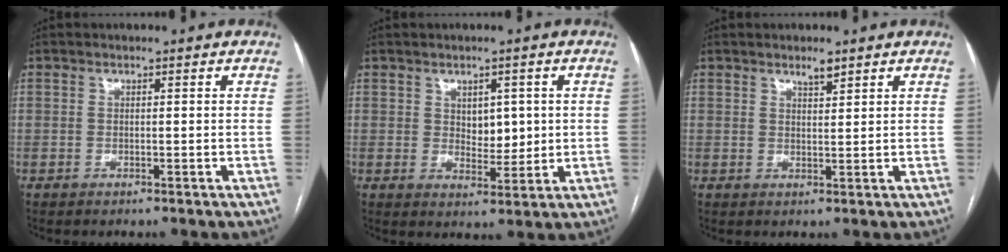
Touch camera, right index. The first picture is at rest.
{"total": 4.5, "force": [0.9, 2.7, 3.5], "torque": [-0.048, -0.002, 0.022]}
{"total": 2.1, "force": [1.7, 0.4, 1.1], "torque": [-0.023, -0.001, 0.030]}